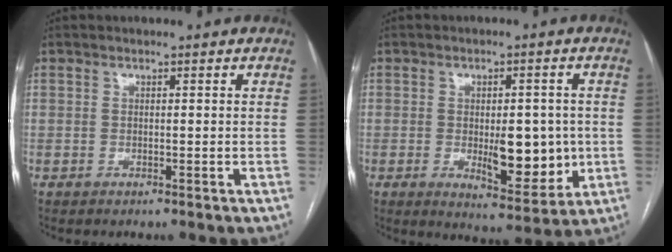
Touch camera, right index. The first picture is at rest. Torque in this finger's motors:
{"motor_torque": [0.42, -0.01, 0.26, 0.09]}